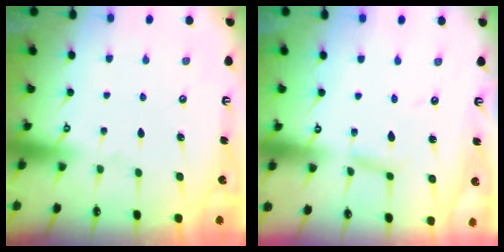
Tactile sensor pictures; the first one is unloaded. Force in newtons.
{"total": 4.6, "press": 4.6, "slide": 0.3}